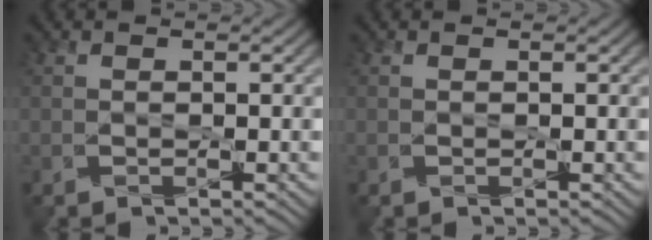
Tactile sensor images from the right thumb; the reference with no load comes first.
{"total": 0.0}